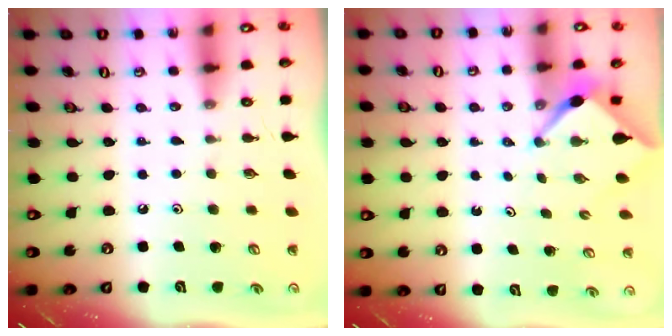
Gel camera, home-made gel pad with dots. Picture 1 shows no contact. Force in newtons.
{"total": 2.5, "press": 2.5, "slide": 0.2}